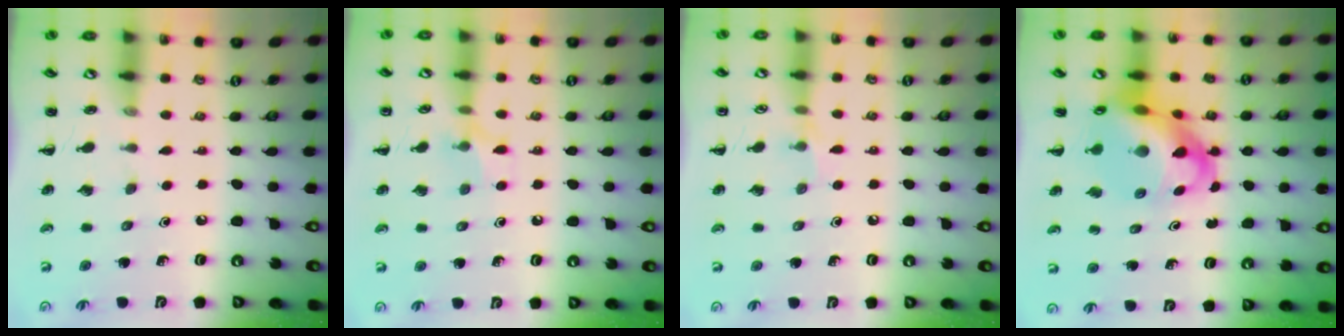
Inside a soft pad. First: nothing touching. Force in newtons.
{"total": 6.4, "press": 6.3, "slide": 1.5}
{"total": 5.1, "press": 4.8, "slide": 1.9}
{"total": 13.3, "press": 12.8, "slide": 3.8}